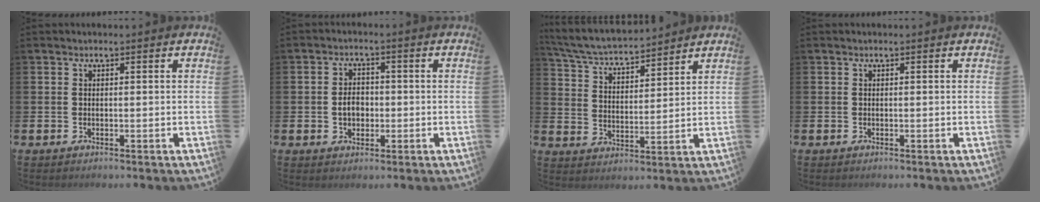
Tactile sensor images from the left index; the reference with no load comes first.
{"total": 3.3, "force": [-0.5, 2.5, 2.1], "torque": [-0.024, -0.001, -0.017]}
{"total": 5.5, "force": [5.3, 0.7, 1.3], "torque": [-0.049, -0.038, 0.090]}
{"total": 0.0}